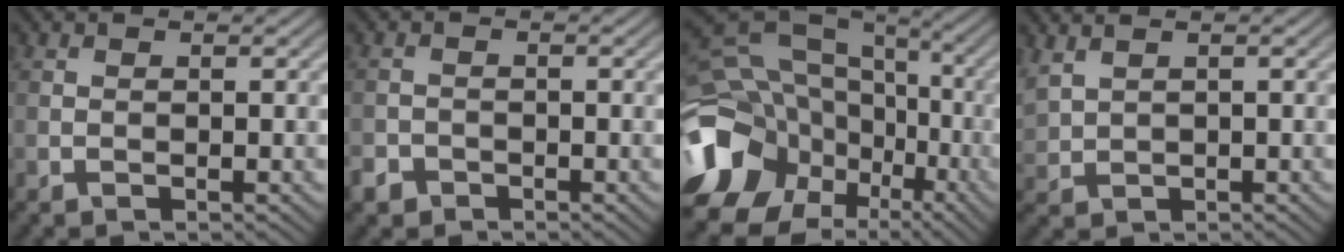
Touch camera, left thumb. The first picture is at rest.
{"total": 2.1, "force": [-1.5, 1.3, 0.5], "torque": [-0.010, -0.003, -0.037]}
{"total": 20.2, "force": [-5.7, 16.2, 10.7], "torque": [-0.256, -0.039, -0.088]}
{"total": 3.1, "force": [1.9, 1.6, 1.8], "torque": [-0.062, 0.009, 0.044]}